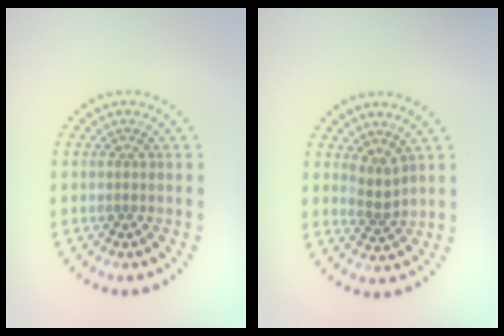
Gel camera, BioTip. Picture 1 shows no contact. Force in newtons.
{"total": 1.8, "press": 1.1, "slide": 1.4}